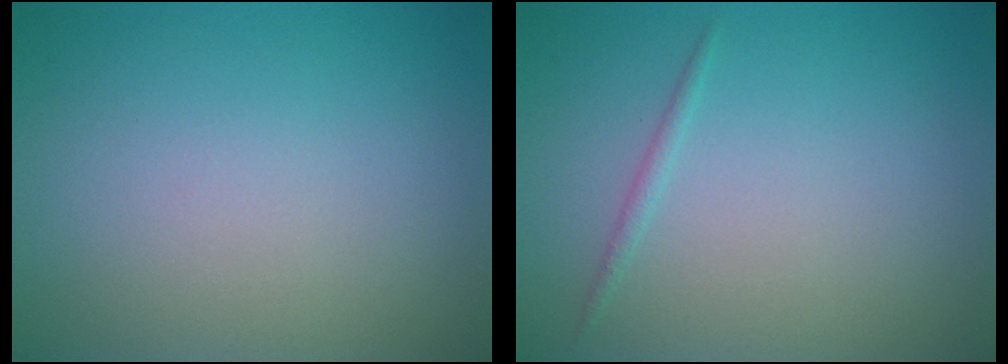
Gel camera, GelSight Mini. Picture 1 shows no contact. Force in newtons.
{"total": 0.7, "press": 0.7, "slide": 0.1}